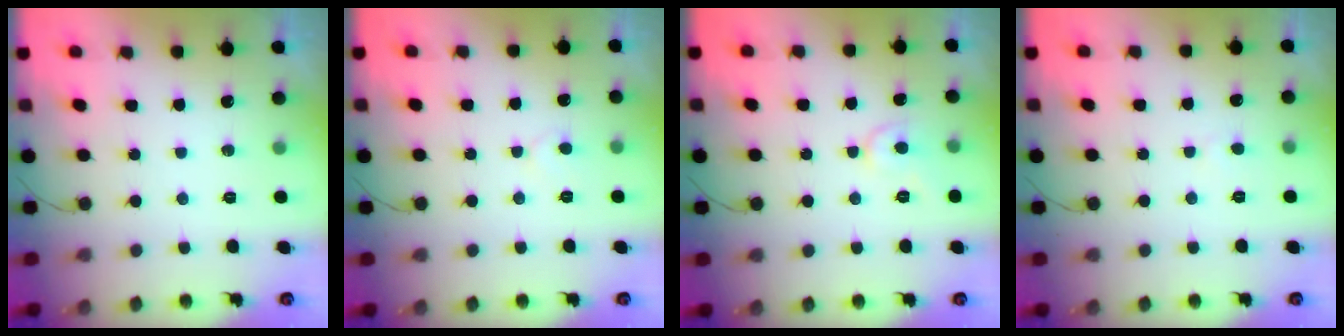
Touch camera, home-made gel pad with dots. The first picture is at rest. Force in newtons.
{"total": 3.8, "press": 3.8, "slide": 0.5}
{"total": 5.3, "press": 5.3, "slide": 0.4}
{"total": 2.0, "press": 2.0, "slide": 0.2}